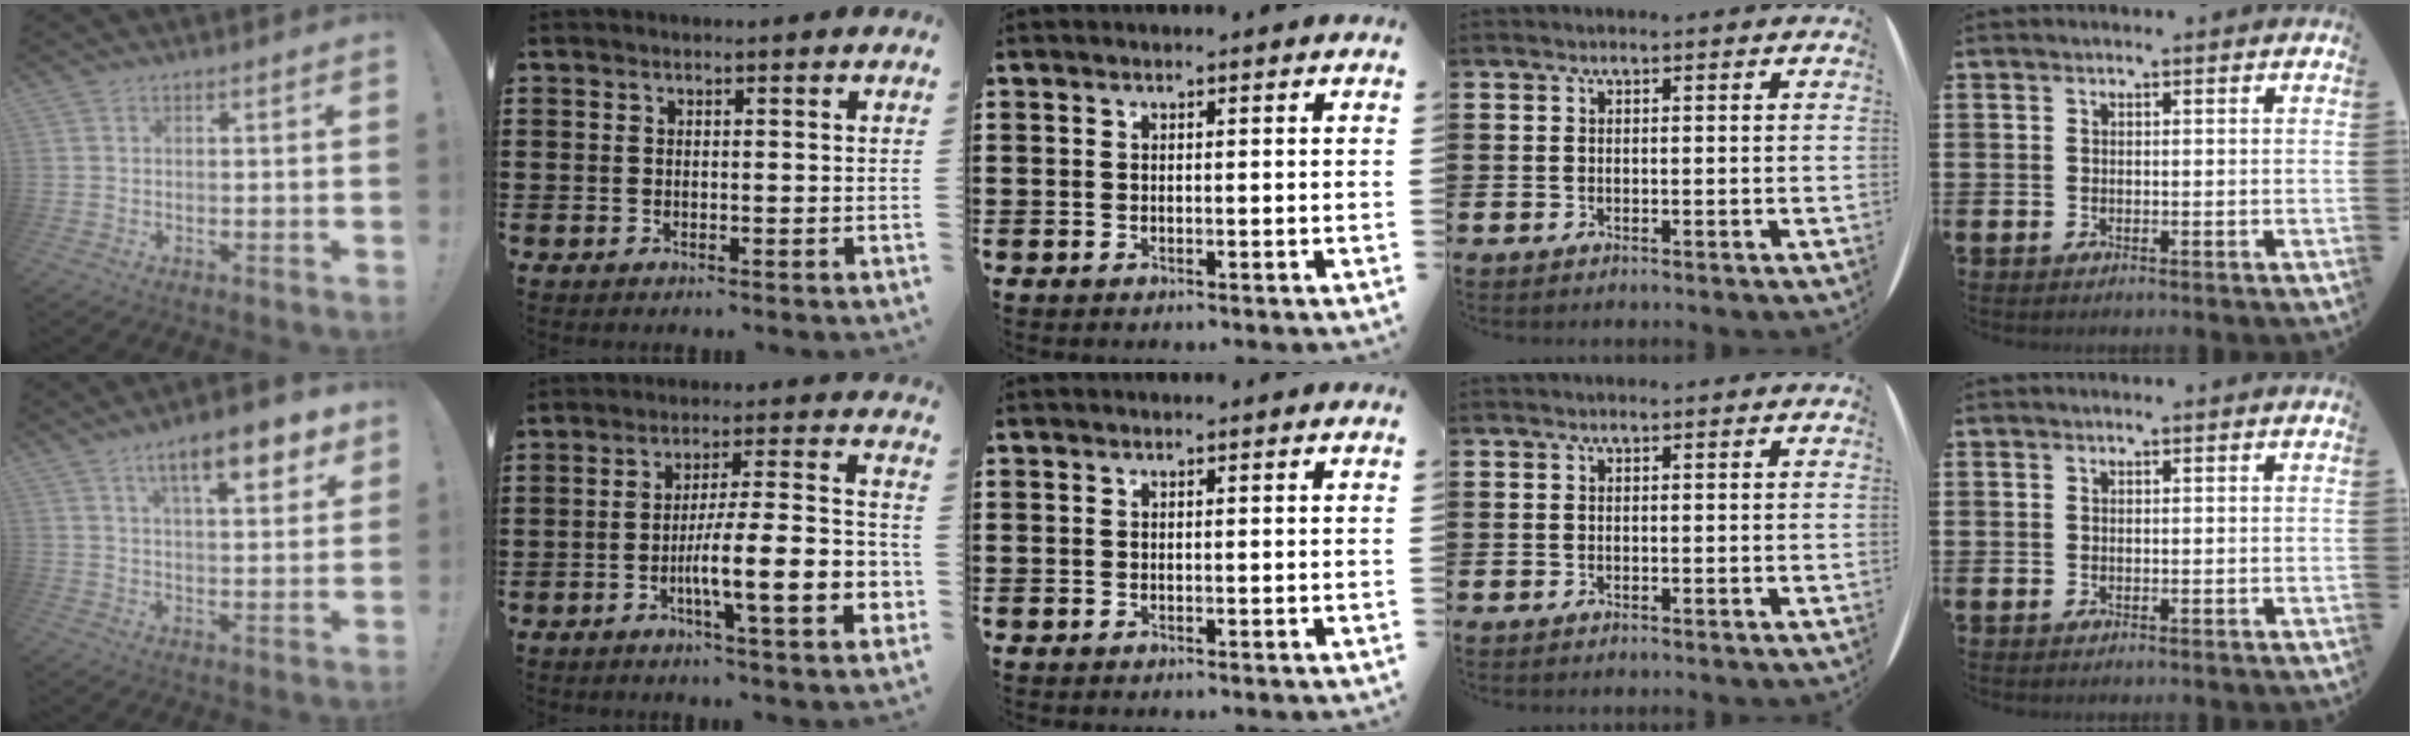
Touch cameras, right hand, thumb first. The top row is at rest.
{"thumb": {"total": 13.4, "force": [7.1, 3.9, 10.6], "torque": [-0.159, -0.027, 0.109]}, "index": {"total": 12.7, "force": [-4.0, 2.1, 11.8], "torque": [-0.192, -0.013, -0.076]}}